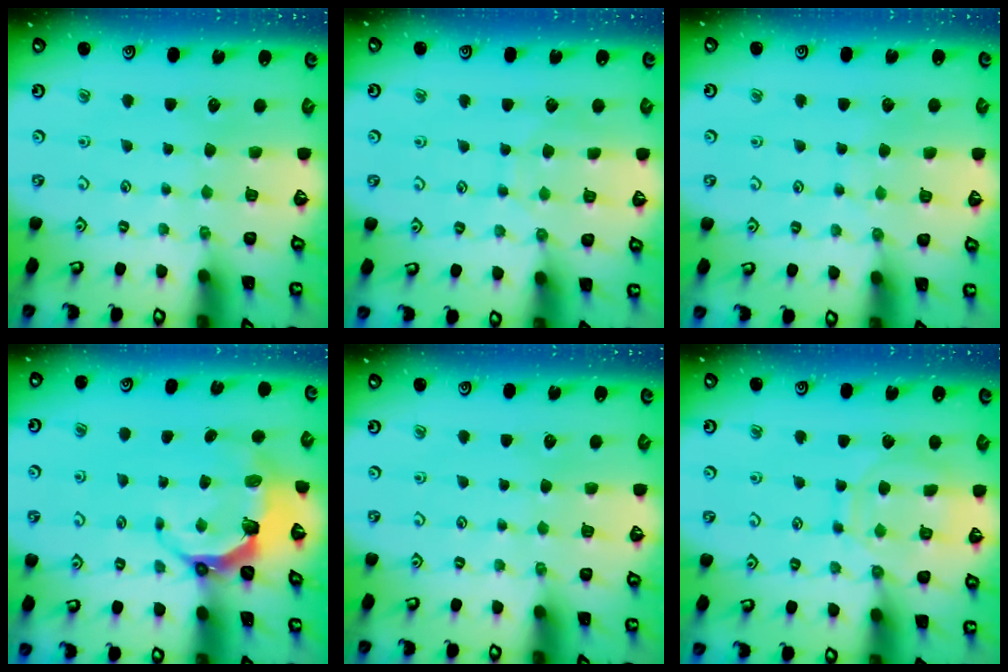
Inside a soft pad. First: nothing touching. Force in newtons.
{"total": 7.2, "press": 7.2, "slide": 0.5}
{"total": 5.3, "press": 5.3, "slide": 0.6}
{"total": 6.3, "press": 4.8, "slide": 4.1}
{"total": 0.0}
{"total": 11.1, "press": 11.0, "slide": 0.7}